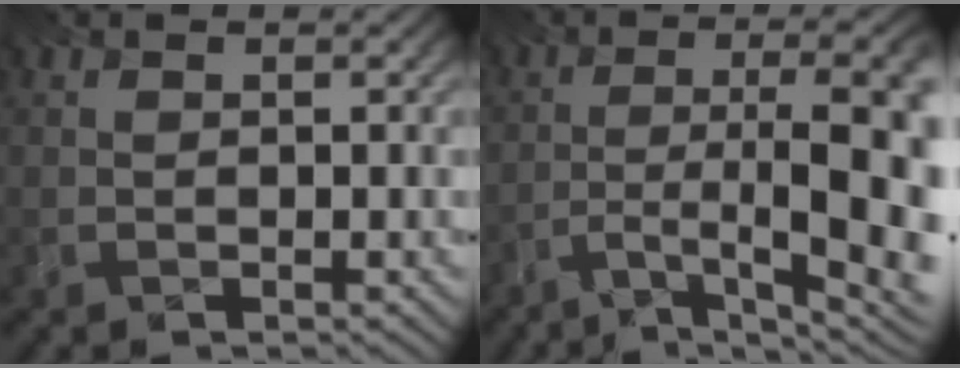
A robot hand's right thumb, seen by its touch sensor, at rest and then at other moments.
{"total": 14.1, "force": [-5.1, 3.3, 12.7], "torque": [-0.134, 0.015, -0.083]}